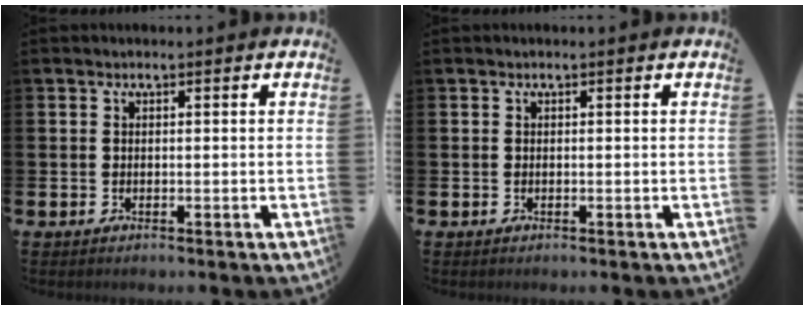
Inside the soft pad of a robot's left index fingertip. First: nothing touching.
{"total": 0.0}